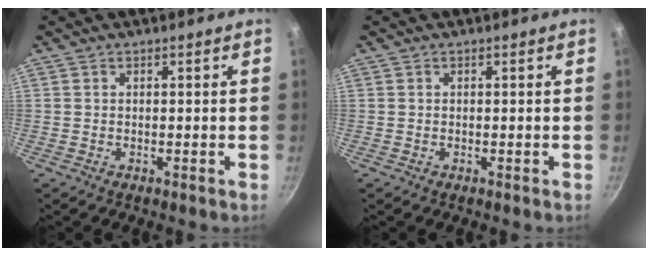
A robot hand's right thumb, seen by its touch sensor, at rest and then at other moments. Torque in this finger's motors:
{"motor_torque": [-0.15, -0.18, 0.12, 0.10, 0.04]}